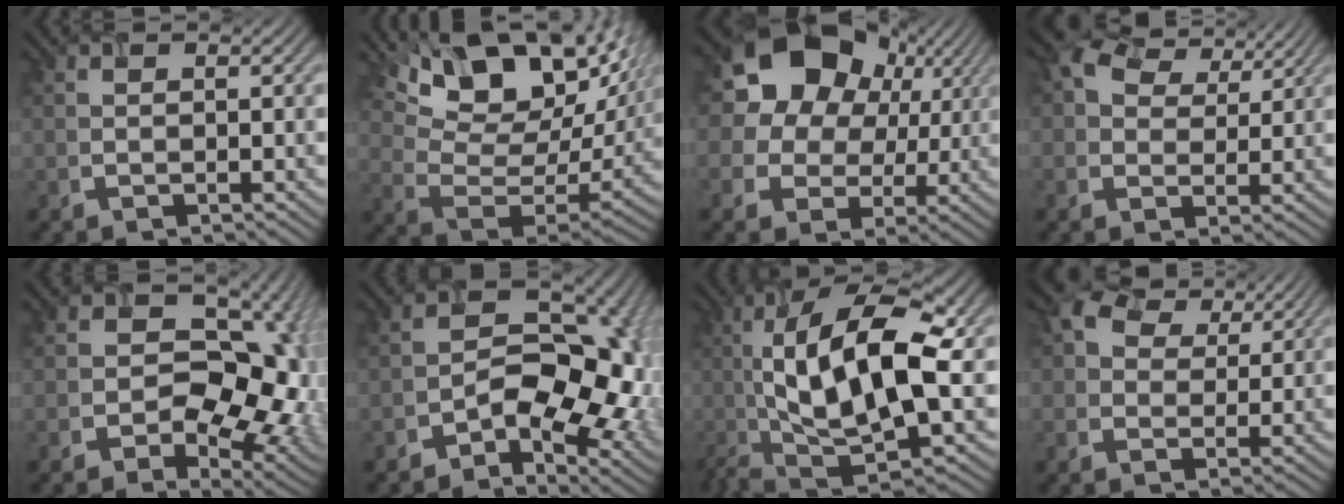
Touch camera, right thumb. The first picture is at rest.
{"total": 17.9, "force": [10.9, 8.9, 11.0], "torque": [-0.217, 0.022, 0.180]}
{"total": 20.9, "force": [8.5, 17.1, 8.5], "torque": [-0.205, 0.041, 0.153]}
{"total": 5.1, "force": [3.1, 3.5, 1.9], "torque": [-0.038, 0.004, 0.061]}
{"total": 15.8, "force": [-1.2, 11.5, 10.7], "torque": [-0.118, -0.016, -0.001]}
{"total": 13.7, "force": [-3.5, 9.0, 9.7], "torque": [-0.118, -0.018, -0.040]}
{"total": 14.8, "force": [-0.9, 5.5, 13.7], "torque": [-0.256, 0.011, -0.014]}
{"total": 5.1, "force": [3.1, 3.5, 1.9], "torque": [-0.035, 0.005, 0.060]}